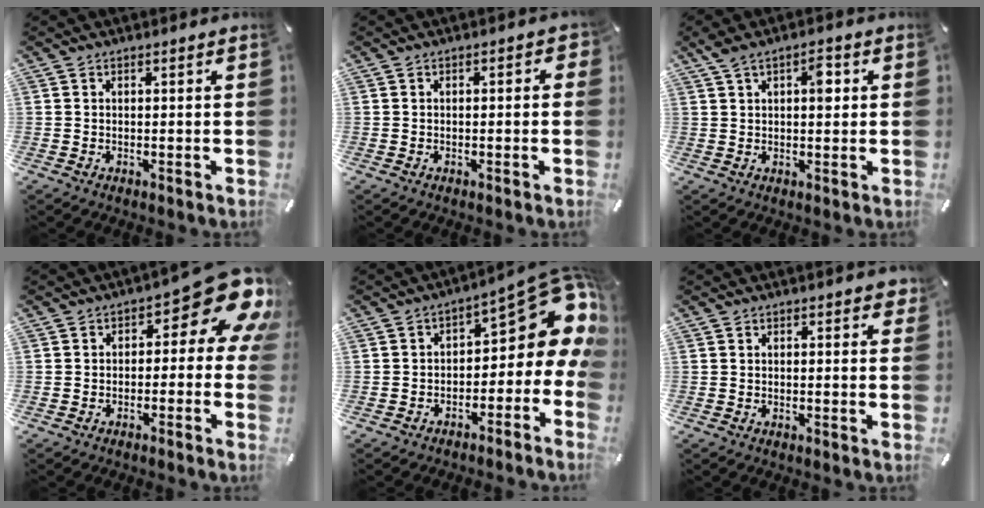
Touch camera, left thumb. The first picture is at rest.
{"total": 1.6, "force": [-0.4, 0.8, 1.3], "torque": [-0.021, 0.005, -0.008]}
{"total": 5.5, "force": [1.8, 2.9, 4.3], "torque": [-0.060, -0.002, 0.023]}
{"total": 12.9, "force": [5.1, 5.9, 10.2], "torque": [-0.124, -0.043, 0.087]}
{"total": 12.4, "force": [4.3, 6.3, 9.8], "torque": [-0.111, -0.041, 0.064]}
{"total": 1.7, "force": [1.1, 0.6, 1.2], "torque": [-0.011, -0.002, 0.015]}